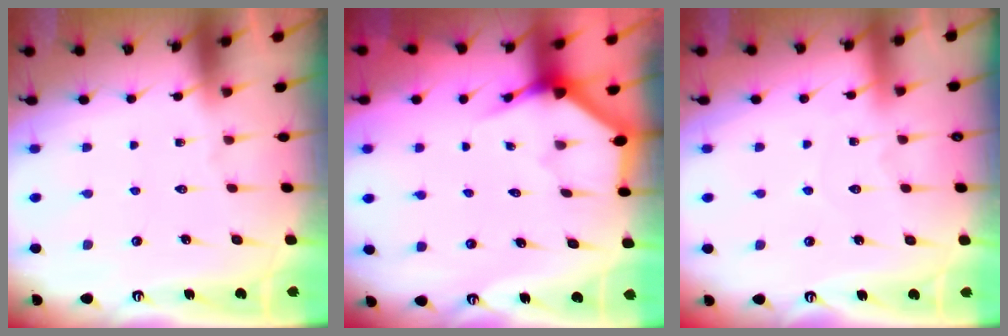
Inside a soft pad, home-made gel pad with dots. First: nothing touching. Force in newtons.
{"total": 3.6, "press": 3.6, "slide": 0.2}
{"total": 4.5, "press": 4.5, "slide": 0.5}